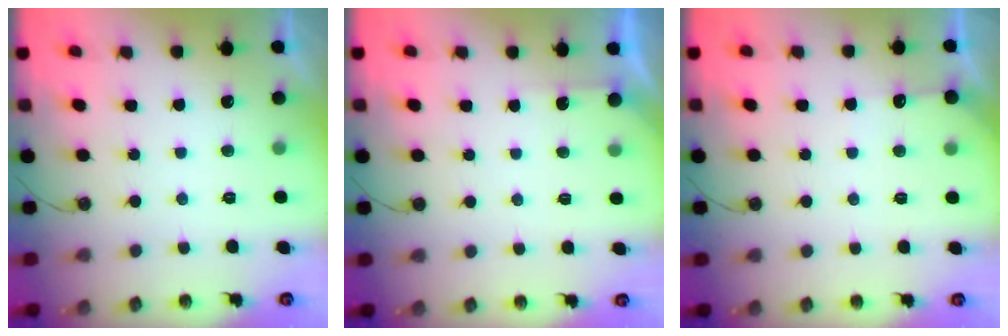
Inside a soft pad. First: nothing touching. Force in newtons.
{"total": 1.7, "press": 1.7, "slide": 0.3}
{"total": 2.9, "press": 2.8, "slide": 0.4}